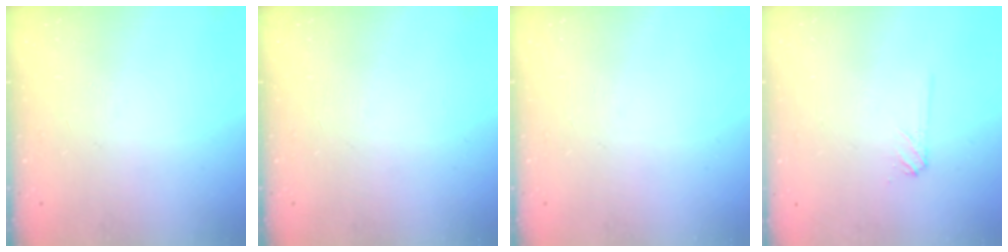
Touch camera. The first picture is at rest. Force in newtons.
{"total": 0.0}
{"total": 0.0}
{"total": 4.3, "press": 4.2, "slide": 0.8}